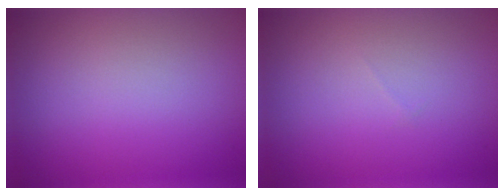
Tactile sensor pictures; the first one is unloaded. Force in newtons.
{"total": 0.0}